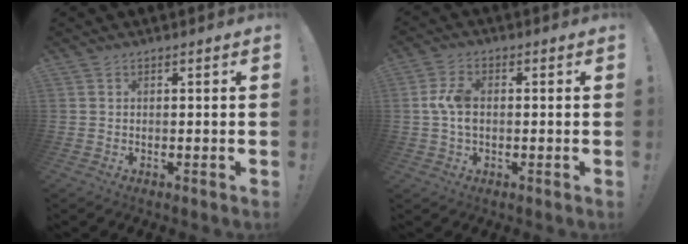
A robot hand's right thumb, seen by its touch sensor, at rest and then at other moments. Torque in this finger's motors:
{"motor_torque": [1.14, 0.85, 0.40, -0.43, 0.00]}